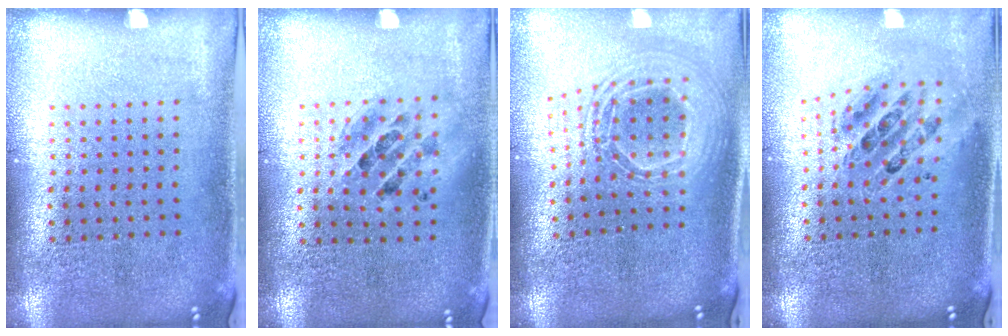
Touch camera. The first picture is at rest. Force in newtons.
{"total": 1.3, "press": 1.2, "slide": 0.5}
{"total": 2.2, "press": 1.7, "slide": 1.3}
{"total": 0.8, "press": 0.7, "slide": 0.1}